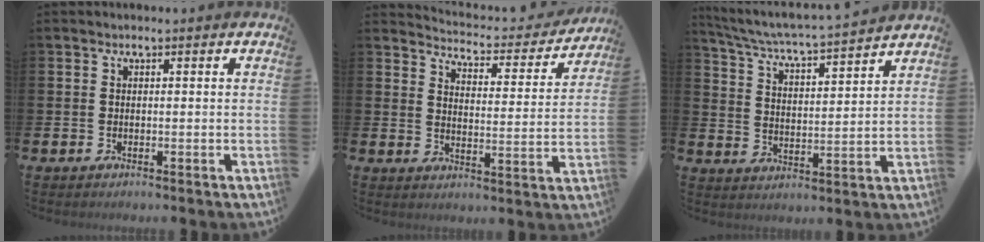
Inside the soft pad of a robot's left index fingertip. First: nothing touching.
{"total": 4.3, "force": [4.2, 0.8, 0.7], "torque": [-0.033, -0.038, 0.066]}
{"total": 5.0, "force": [4.8, -0.1, 1.4], "torque": [-0.054, -0.044, 0.077]}